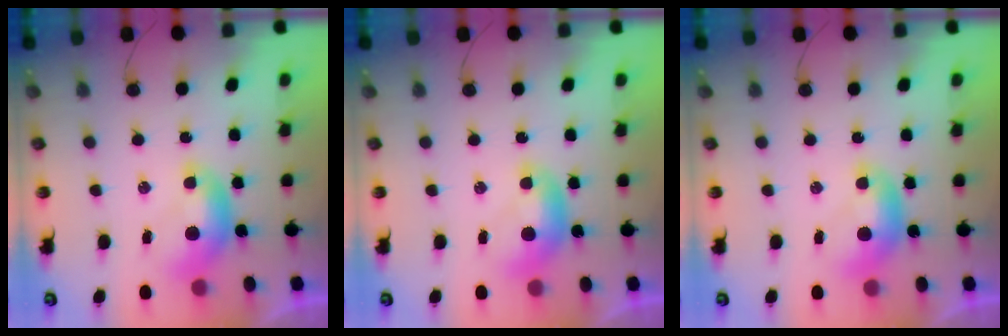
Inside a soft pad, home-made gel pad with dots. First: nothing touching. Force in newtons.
{"total": 0.0}
{"total": 0.0}